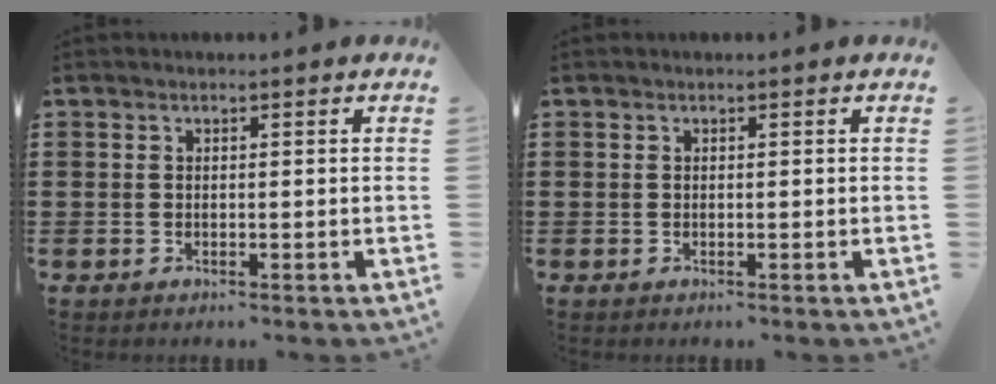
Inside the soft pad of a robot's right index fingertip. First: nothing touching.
{"total": 0.0}